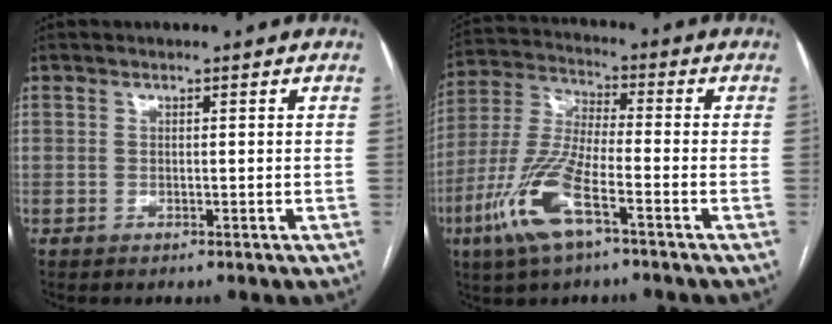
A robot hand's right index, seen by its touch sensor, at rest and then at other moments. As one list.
[{"total": 12.4, "force": [-6.0, 2.6, 10.6], "torque": [-0.237, -0.013, -0.119]}]